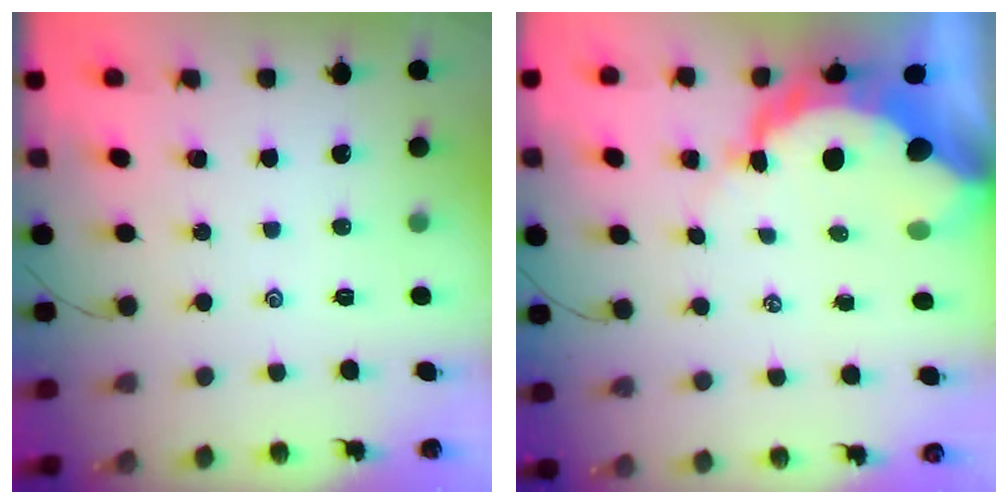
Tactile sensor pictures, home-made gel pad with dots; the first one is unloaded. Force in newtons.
{"total": 14.0, "press": 14.0, "slide": 1.2}